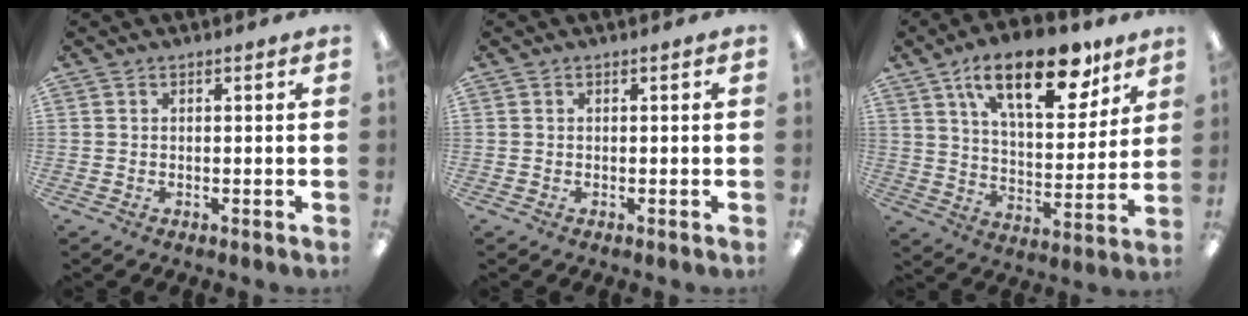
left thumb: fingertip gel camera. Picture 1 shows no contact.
{"total": 0.0}
{"total": 20.7, "force": [12.6, 8.9, 13.8], "torque": [-0.200, -0.064, 0.204]}